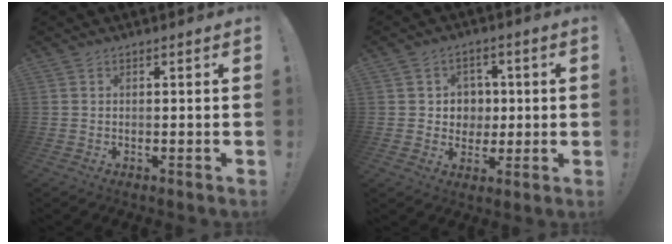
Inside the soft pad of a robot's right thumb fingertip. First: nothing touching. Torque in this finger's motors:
{"motor_torque": [0.42, 0.43, 0.19, -0.20, 0.02]}